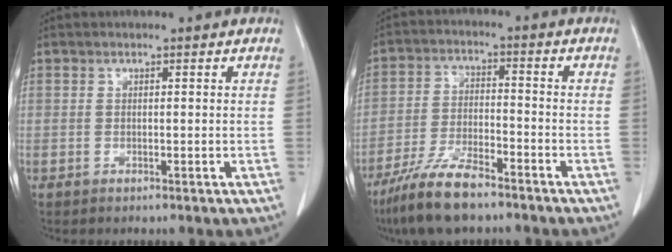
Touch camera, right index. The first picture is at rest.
{"total": 9.9, "force": [-7.6, 2.2, 6.0], "torque": [-0.118, -0.020, -0.142]}